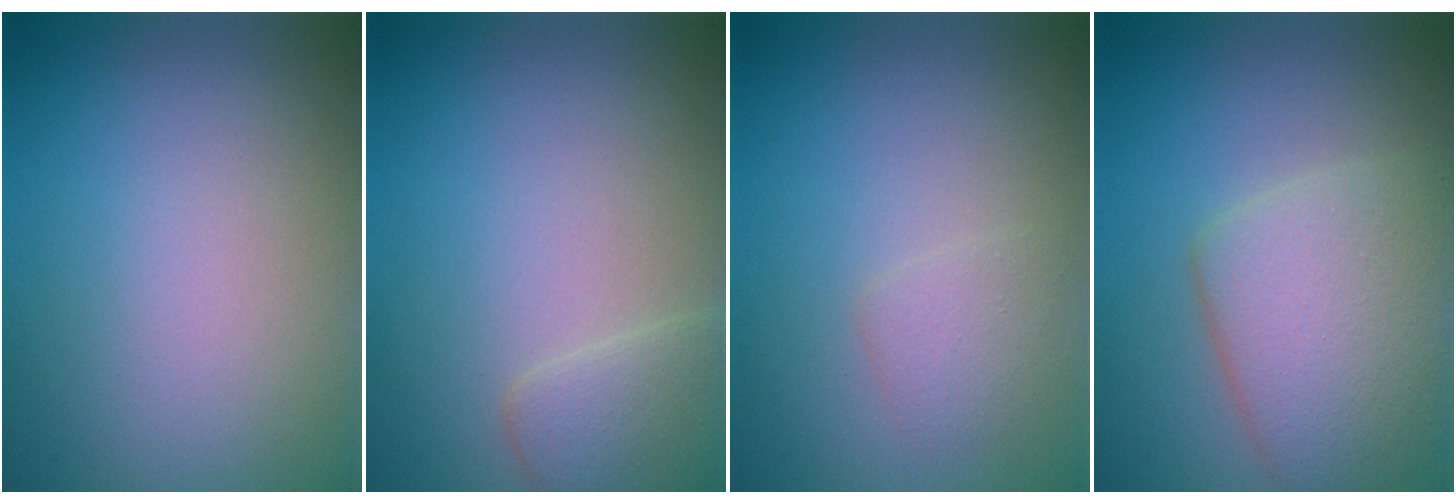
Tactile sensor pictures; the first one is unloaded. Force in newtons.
{"total": 2.3, "press": 2.3, "slide": 0.1}
{"total": 1.4, "press": 1.4, "slide": 0.1}
{"total": 5.7, "press": 5.7, "slide": 0.3}